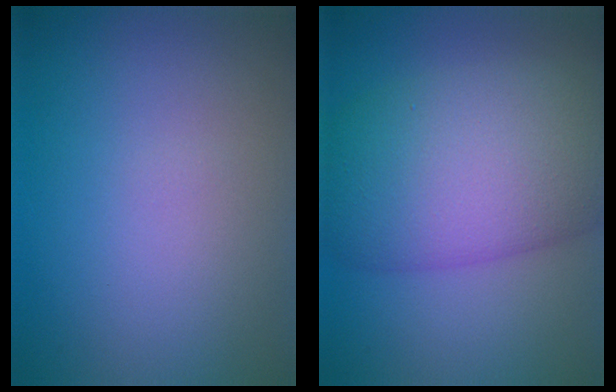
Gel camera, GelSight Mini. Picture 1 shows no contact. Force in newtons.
{"total": 11.1, "press": 11.1, "slide": 0.3}